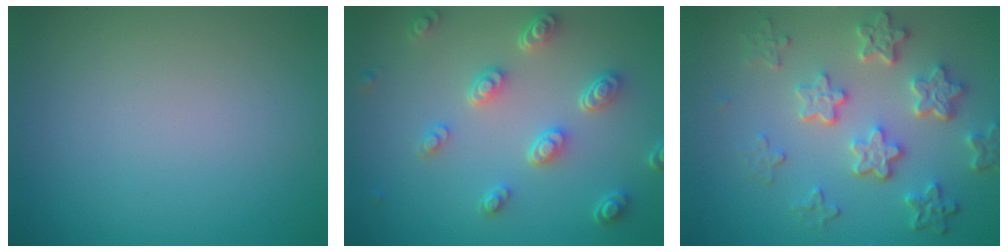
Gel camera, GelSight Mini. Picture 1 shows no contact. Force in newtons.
{"total": 4.6, "press": 3.4, "slide": 3.0}
{"total": 5.9, "press": 4.4, "slide": 3.9}